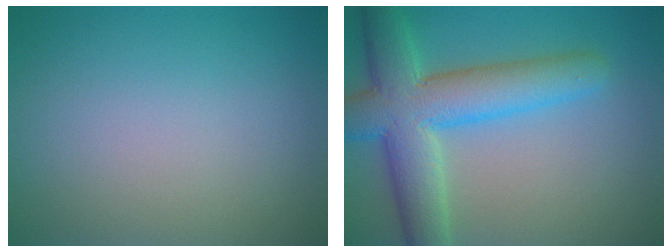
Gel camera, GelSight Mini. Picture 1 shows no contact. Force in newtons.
{"total": 8.6, "press": 8.6, "slide": 0.4}